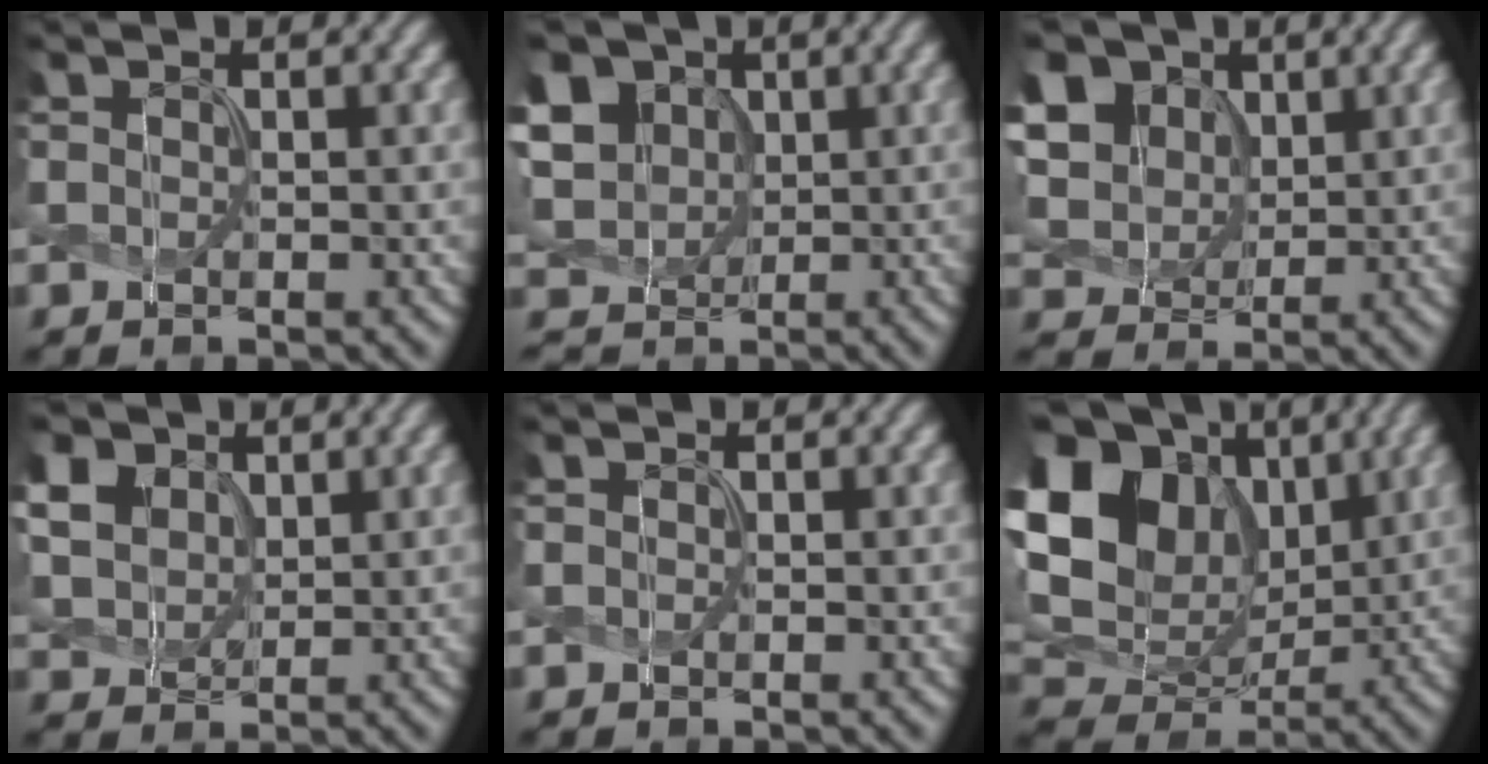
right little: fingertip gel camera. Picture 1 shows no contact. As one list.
[{"total": 9.4, "force": [2.7, 7.6, 4.8], "torque": [-0.117, 0.020, 0.035]}, {"total": 10.6, "force": [4.3, 8.1, 5.3], "torque": [-0.138, 0.028, 0.076]}, {"total": 8.0, "force": [3.7, 5.8, 4.1], "torque": [-0.137, 0.022, 0.066]}, {"total": 0.0}, {"total": 18.6, "force": [5.8, 13.7, 11.2], "torque": [-0.262, 0.048, 0.103]}]